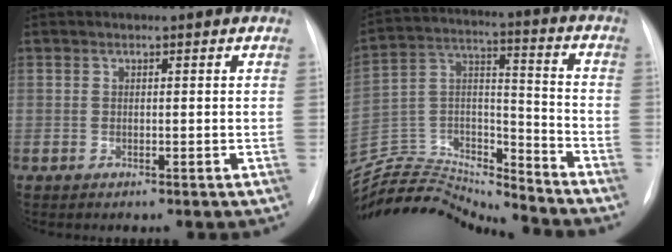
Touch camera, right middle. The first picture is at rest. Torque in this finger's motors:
{"motor_torque": [-0.09, -1.05, -0.15, -0.02]}